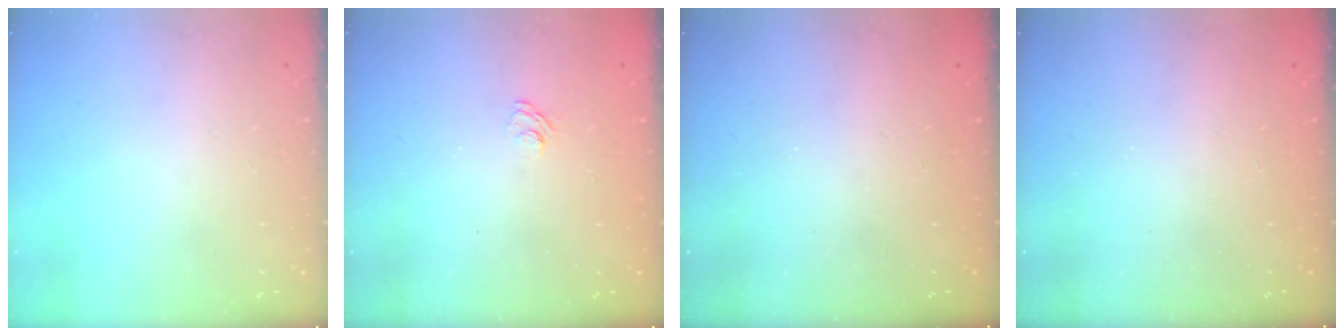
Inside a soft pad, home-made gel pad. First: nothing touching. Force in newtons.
{"total": 2.0, "press": 1.5, "slide": 1.3}
{"total": 2.4, "press": 2.3, "slide": 0.8}
{"total": 2.3, "press": 2.2, "slide": 0.7}